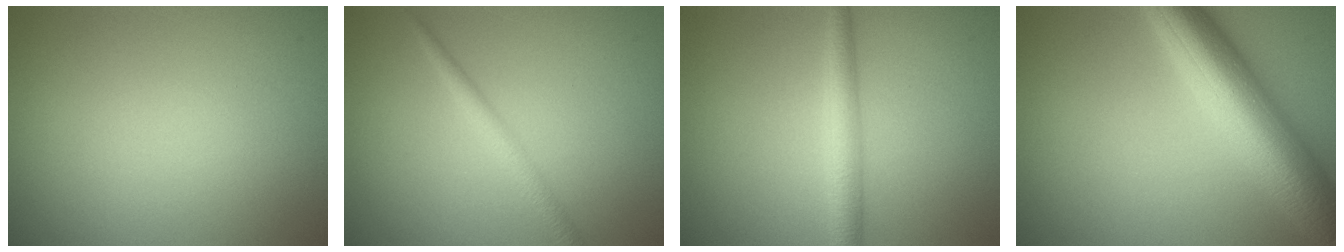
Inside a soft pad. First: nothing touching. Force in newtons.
{"total": 1.8, "press": 1.8, "slide": 0.1}
{"total": 2.9, "press": 2.9, "slide": 0.1}
{"total": 9.0, "press": 9.0, "slide": 0.1}